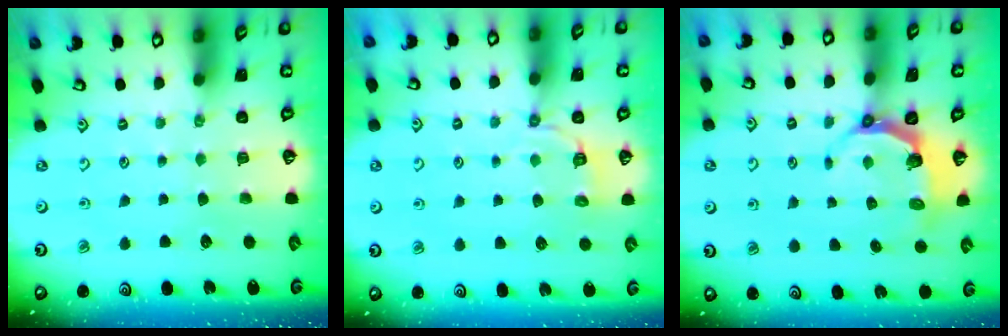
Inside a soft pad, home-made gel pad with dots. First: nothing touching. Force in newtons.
{"total": 3.7, "press": 3.1, "slide": 2.0}
{"total": 4.3, "press": 2.9, "slide": 3.3}